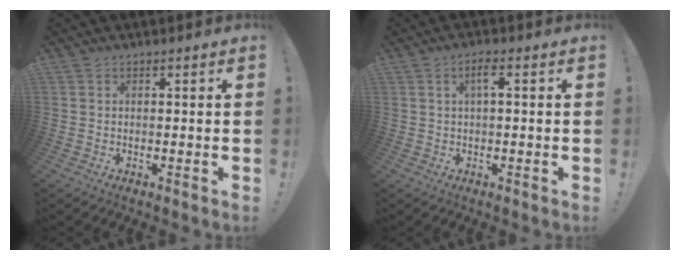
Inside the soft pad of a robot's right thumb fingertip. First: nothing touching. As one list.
[{"total": 3.3, "force": [0.7, 0.8, 3.2], "torque": [-0.064, 0.008, 0.007]}]